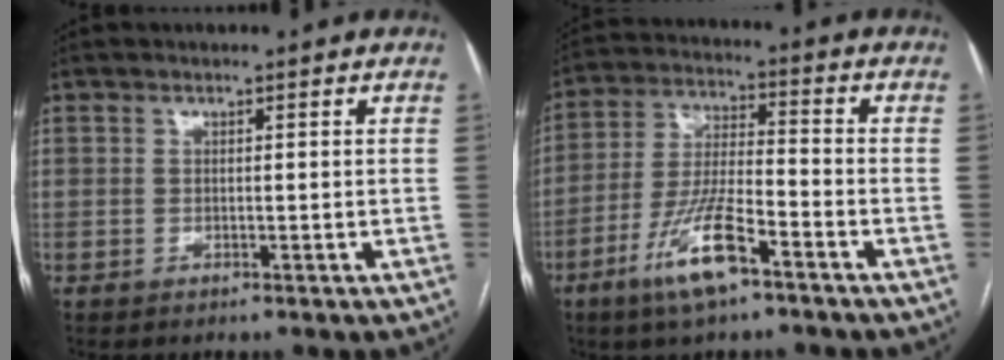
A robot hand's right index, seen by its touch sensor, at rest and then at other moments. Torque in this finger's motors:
{"motor_torque": [1.42, -0.72, 0.45, 0.16]}